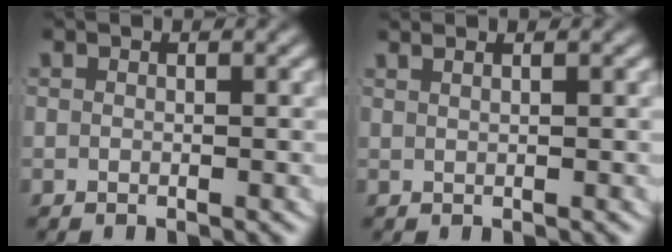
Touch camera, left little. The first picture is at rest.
{"total": 1.7, "force": [1.3, -0.1, 1.0], "torque": [-0.012, 0.006, 0.023]}